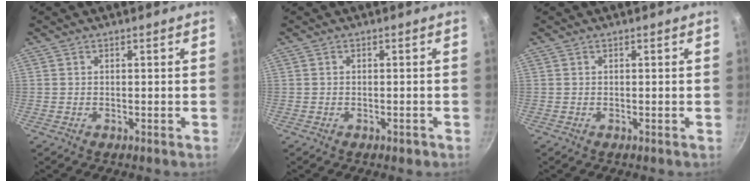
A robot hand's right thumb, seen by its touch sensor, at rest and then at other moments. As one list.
[{"total": 1.3, "force": [-0.7, 0.8, 0.8], "torque": [-0.009, 0.009, -0.005]}, {"total": 0.0}]